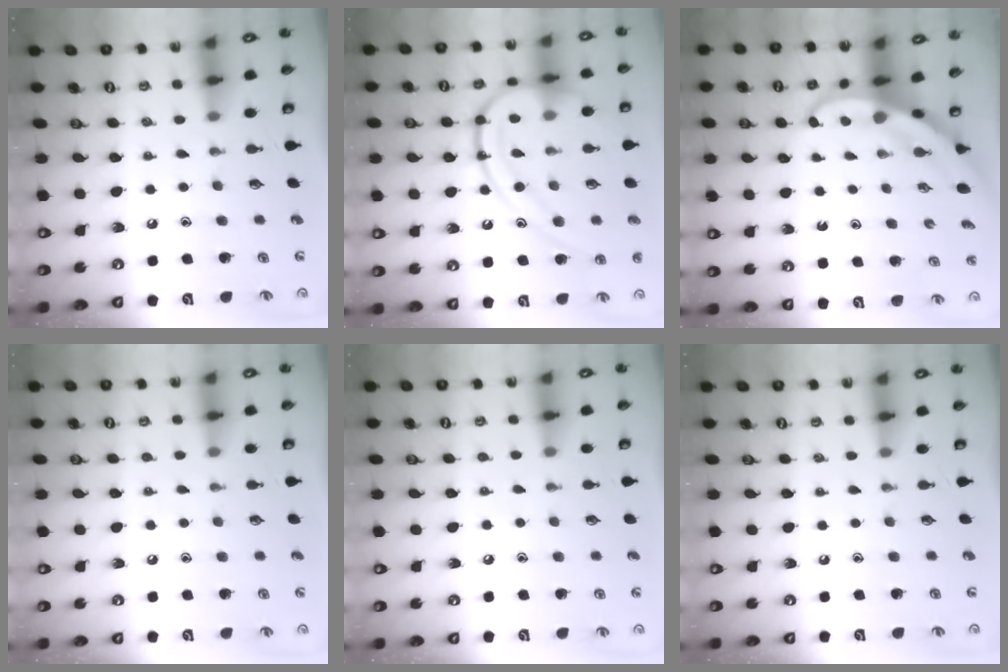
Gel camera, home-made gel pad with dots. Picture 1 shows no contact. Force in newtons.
{"total": 17.5, "press": 17.4, "slide": 1.8}
{"total": 4.3, "press": 4.2, "slide": 0.4}
{"total": 2.7, "press": 2.7, "slide": 0.2}
{"total": 2.3, "press": 2.3, "slide": 0.3}
{"total": 0.0}